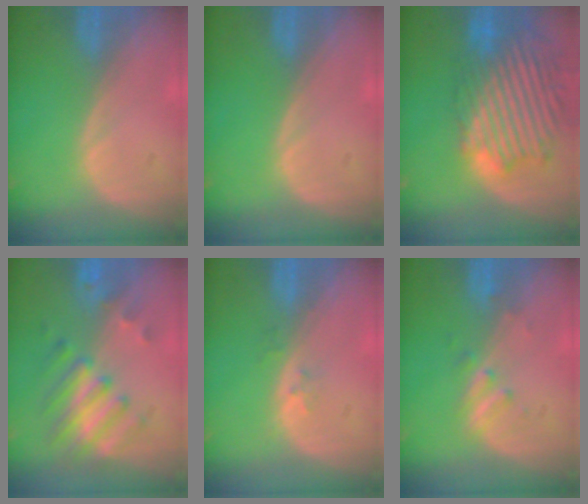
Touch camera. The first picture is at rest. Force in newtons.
{"total": 0.0}
{"total": 14.0, "press": 12.0, "slide": 7.1}
{"total": 8.0, "press": 7.0, "slide": 3.9}
{"total": 1.6, "press": 1.2, "slide": 1.0}
{"total": 2.3, "press": 2.3, "slide": 0.3}